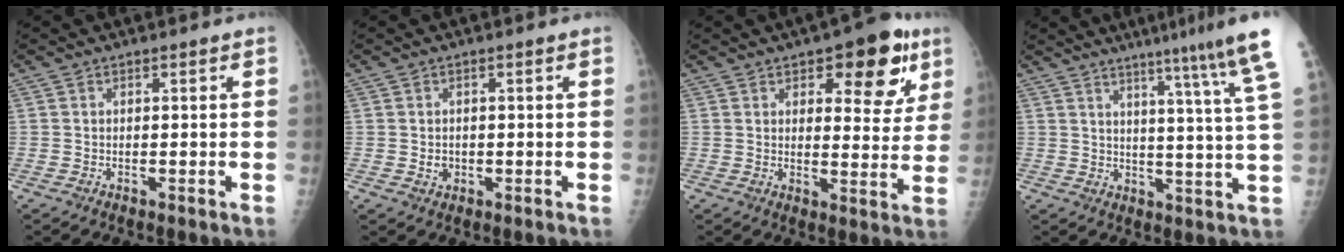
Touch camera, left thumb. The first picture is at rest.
{"total": 1.8, "force": [-0.2, 1.6, 0.9], "torque": [-0.007, 0.002, 0.002]}
{"total": 13.1, "force": [6.7, 6.0, 9.5], "torque": [-0.070, -0.022, 0.083]}
{"total": 13.4, "force": [9.1, -1.8, 9.7], "torque": [-0.130, -0.058, 0.107]}